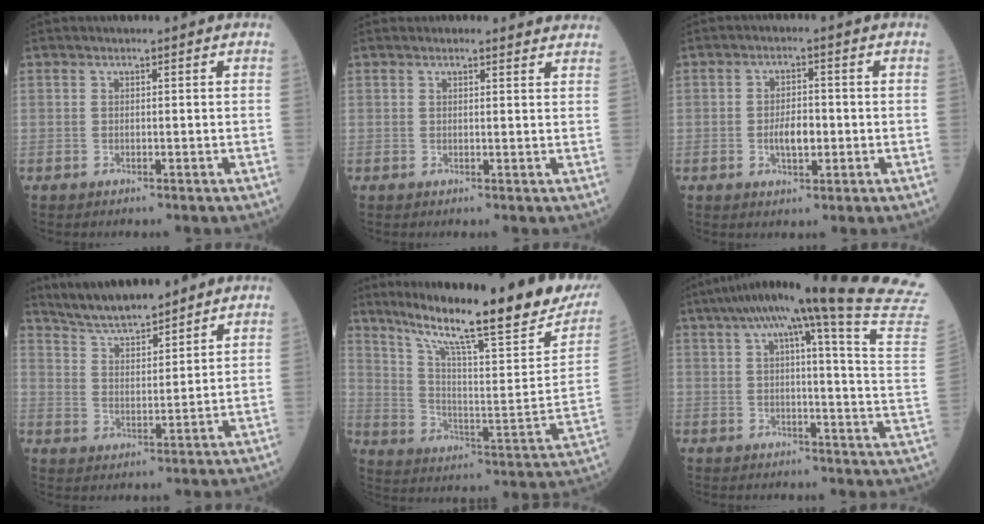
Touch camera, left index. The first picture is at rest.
{"total": 3.3, "force": [3.3, 0.6, 0.3], "torque": [-0.006, 0.000, 0.024]}
{"total": 4.1, "force": [-0.8, 1.8, 3.6], "torque": [-0.068, 0.001, -0.015]}
{"total": 9.2, "force": [8.3, 1.3, 3.6], "torque": [-0.069, 0.017, 0.155]}
{"total": 27.3, "force": [21.4, 2.1, 16.8], "torque": [-0.271, -0.051, 0.300]}
{"total": 26.6, "force": [21.6, -1.3, 15.5], "torque": [-0.214, -0.043, 0.260]}